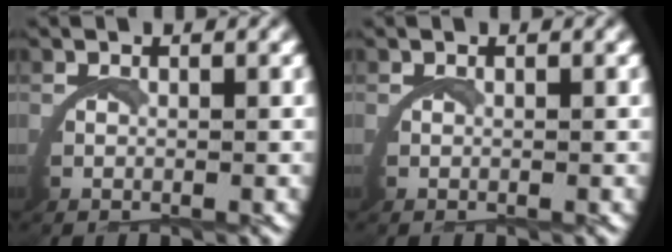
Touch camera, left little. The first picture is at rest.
{"total": 0.0}